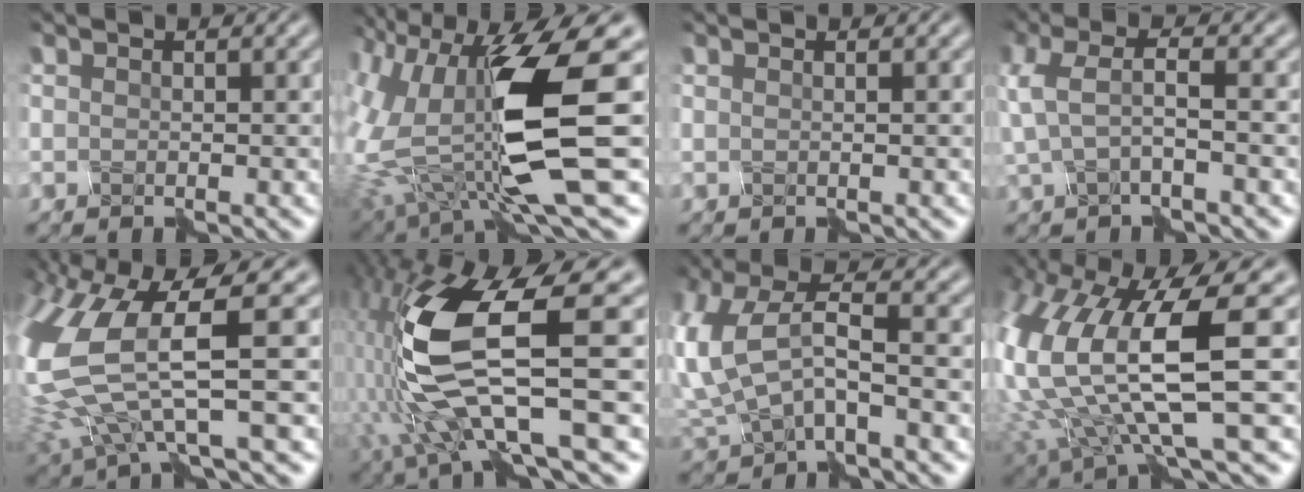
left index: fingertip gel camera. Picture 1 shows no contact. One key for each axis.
{"total": 14.1, "fx": -1.7, "fy": 5.6, "fz": 12.8, "tx": -0.266, "ty": -0.032, "tz": -0.027}
{"total": 1.5, "fx": 0.6, "fy": 0.7, "fz": 1.1, "tx": 0.001, "ty": 0.010, "tz": -0.018}
{"total": 3.0, "fx": -0.8, "fy": 1.0, "fz": 2.7, "tx": -0.069, "ty": 0.006, "tz": -0.019}
{"total": 12.0, "fx": 0.3, "fy": 4.4, "fz": 11.1, "tx": -0.272, "ty": -0.024, "tz": 0.018}
{"total": 11.9, "fx": -0.3, "fy": 3.7, "fz": 11.3, "tx": -0.254, "ty": -0.025, "tz": 0.000}
{"total": 7.4, "fx": -0.7, "fy": 3.8, "fz": 6.3, "tx": -0.152, "ty": 0.007, "tz": -0.021}
{"total": 12.8, "fx": 0.7, "fy": 4.1, "fz": 12.1, "tx": -0.264, "ty": -0.015, "tz": 0.029}